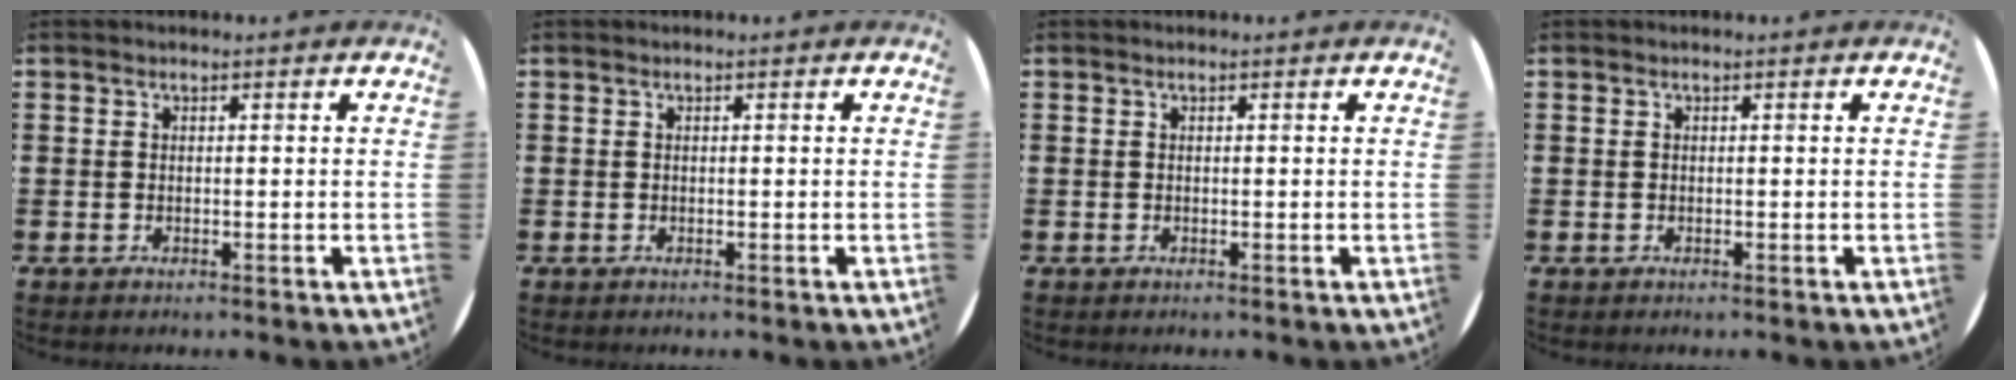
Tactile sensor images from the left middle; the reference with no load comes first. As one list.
[{"total": 0.0}, {"total": 0.0}, {"total": 0.0}]